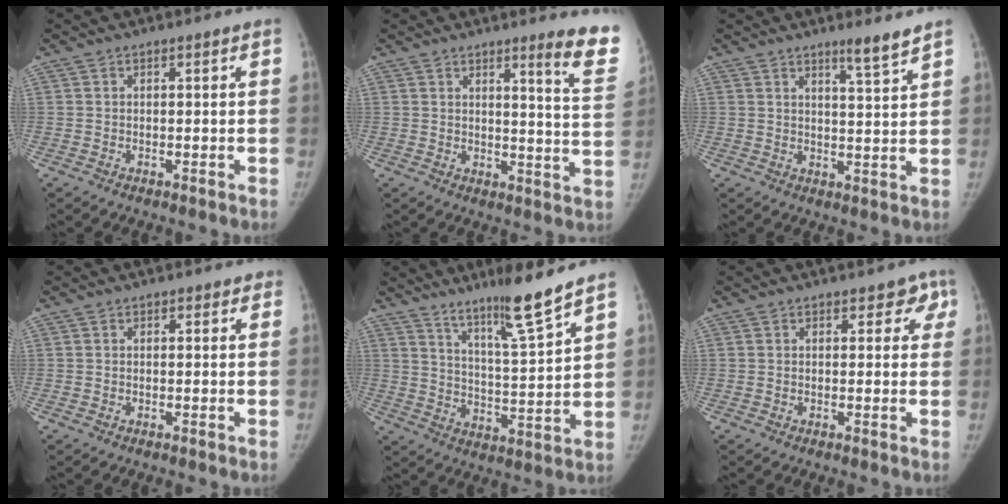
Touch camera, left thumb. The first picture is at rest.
{"total": 10.5, "force": [7.8, 0.4, 7.0], "torque": [-0.066, -0.063, 0.081]}
{"total": 4.4, "force": [3.5, -0.3, 2.6], "torque": [-0.033, -0.036, 0.055]}
{"total": 0.8, "force": [0.4, 0.7, 0.1], "torque": [0.015, 0.000, -0.001]}
{"total": 10.8, "force": [8.4, -0.5, 6.8], "torque": [-0.107, -0.066, 0.145]}
{"total": 3.3, "force": [1.7, 2.2, 1.6], "torque": [0.026, -0.001, 0.013]}